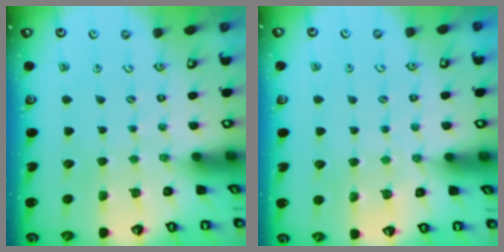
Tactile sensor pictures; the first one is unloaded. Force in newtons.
{"total": 4.3, "press": 4.3, "slide": 0.4}